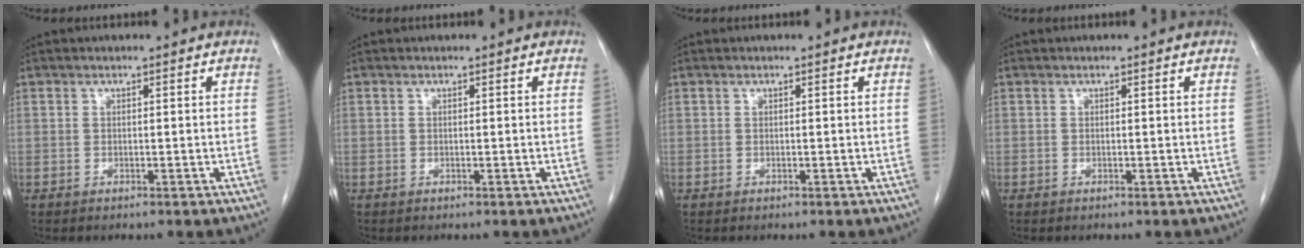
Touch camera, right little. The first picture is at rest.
{"total": 0.0}
{"total": 0.0}
{"total": 0.0}